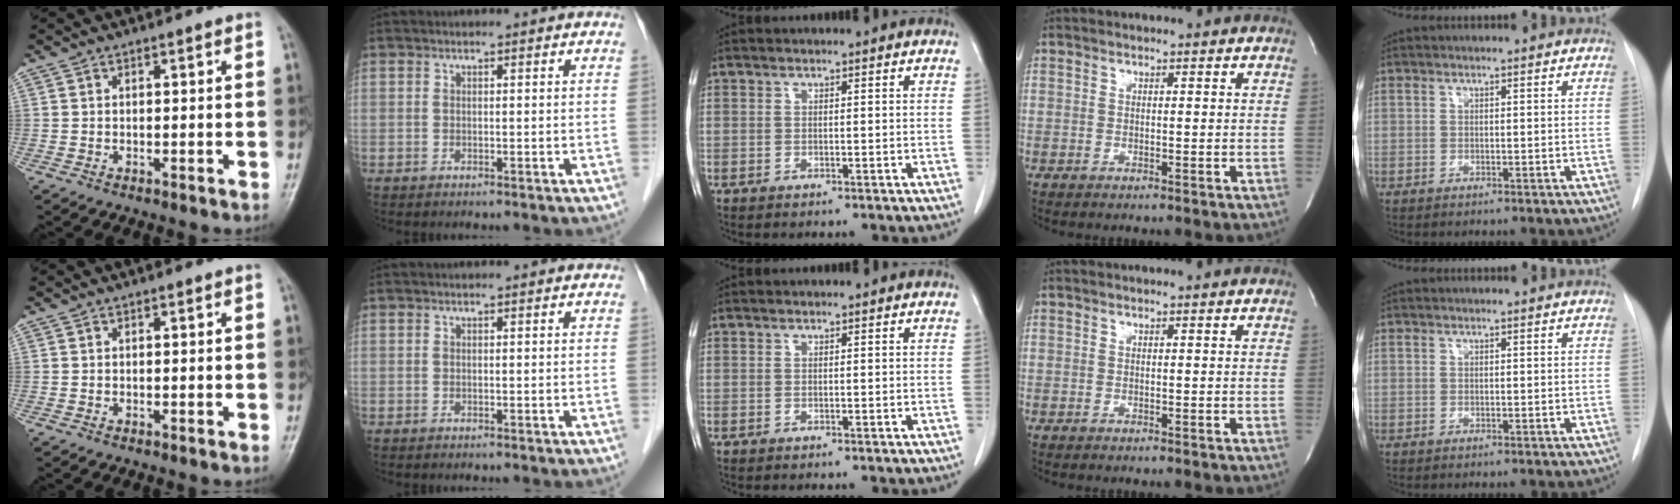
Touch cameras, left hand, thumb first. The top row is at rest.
{}